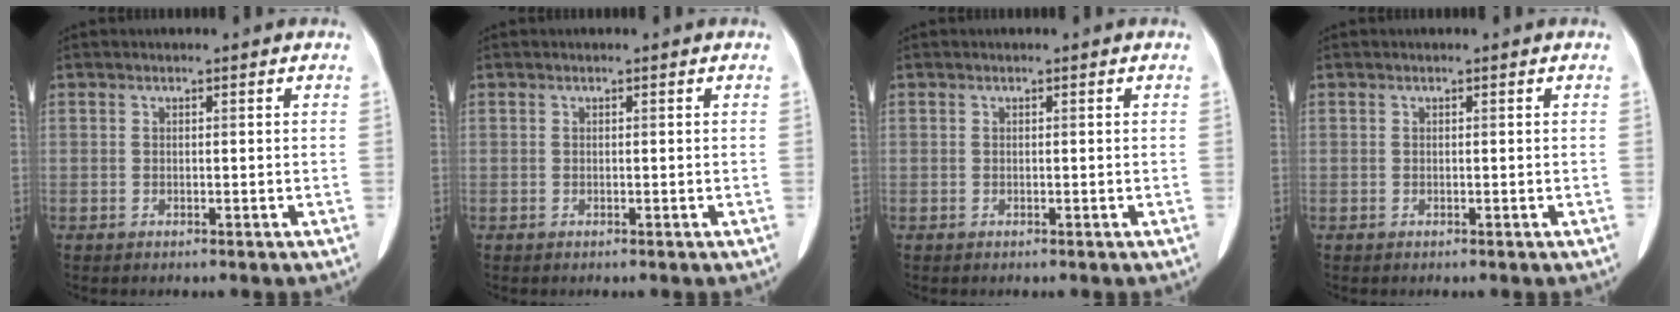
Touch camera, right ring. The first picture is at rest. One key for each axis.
{"total": 0.0}
{"total": 0.0}
{"total": 0.0}